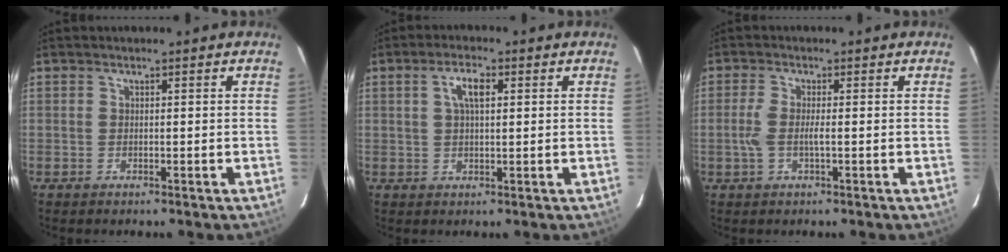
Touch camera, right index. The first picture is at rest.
{"total": 4.1, "force": [1.3, 1.5, 3.6], "torque": [-0.069, 0.009, 0.024]}
{"total": 3.6, "force": [-0.7, 0.6, 3.5], "torque": [-0.075, 0.000, -0.014]}